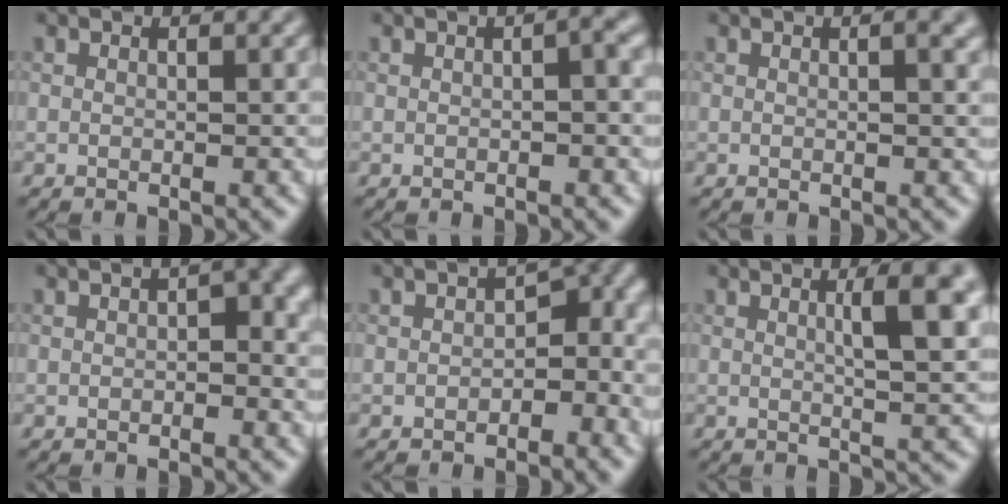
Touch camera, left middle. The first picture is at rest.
{"total": 2.0, "force": [0.2, 0.4, 2.0], "torque": [-0.027, 0.006, 0.002]}
{"total": 1.6, "force": [0.4, 0.4, 1.5], "torque": [-0.018, 0.003, 0.003]}
{"total": 2.4, "force": [0.2, 1.2, 2.1], "torque": [-0.022, 0.003, 0.000]}
{"total": 5.2, "force": [-1.0, 3.2, 4.0], "torque": [-0.031, 0.005, -0.022]}
{"total": 5.5, "force": [1.5, 1.2, 5.1], "torque": [-0.061, 0.006, 0.020]}